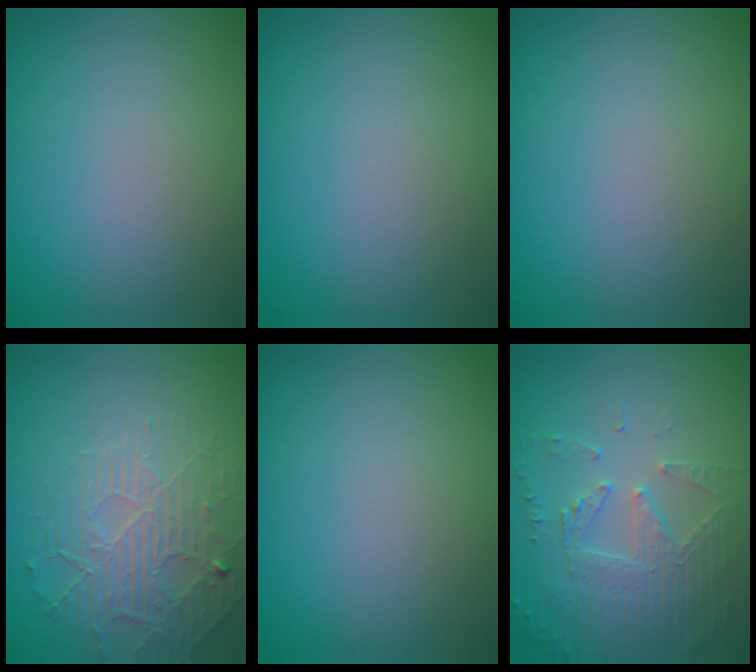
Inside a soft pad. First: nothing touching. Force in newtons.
{"total": 0.0}
{"total": 0.0}
{"total": 3.1, "press": 2.8, "slide": 1.4}
{"total": 0.0}
{"total": 5.5, "press": 3.7, "slide": 4.0}